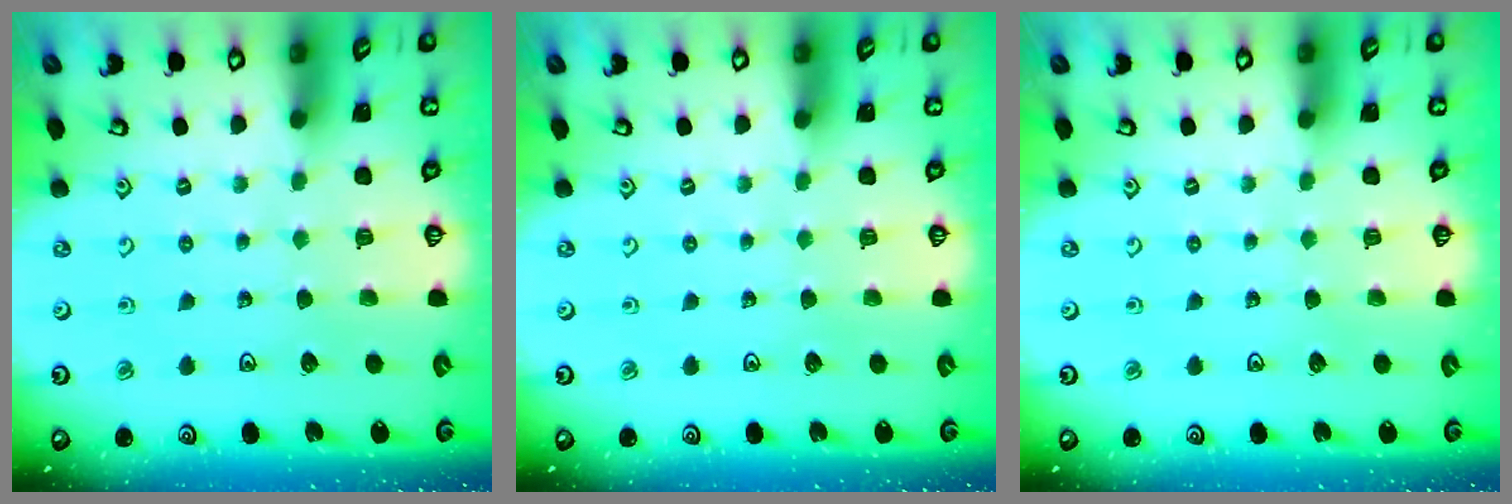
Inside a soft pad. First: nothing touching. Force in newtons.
{"total": 0.0}
{"total": 0.0}